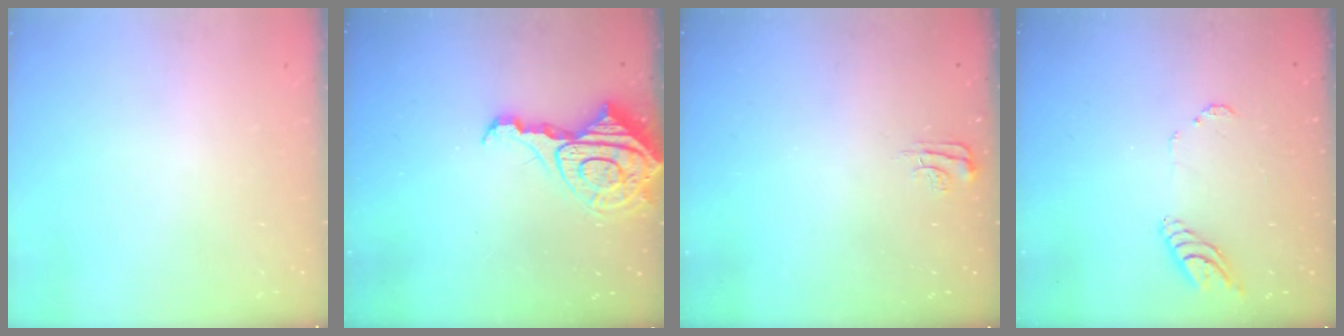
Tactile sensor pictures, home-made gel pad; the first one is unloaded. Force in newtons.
{"total": 13.3, "press": 13.3, "slide": 1.3}
{"total": 4.0, "press": 4.0, "slide": 0.4}
{"total": 7.5, "press": 7.4, "slide": 0.6}